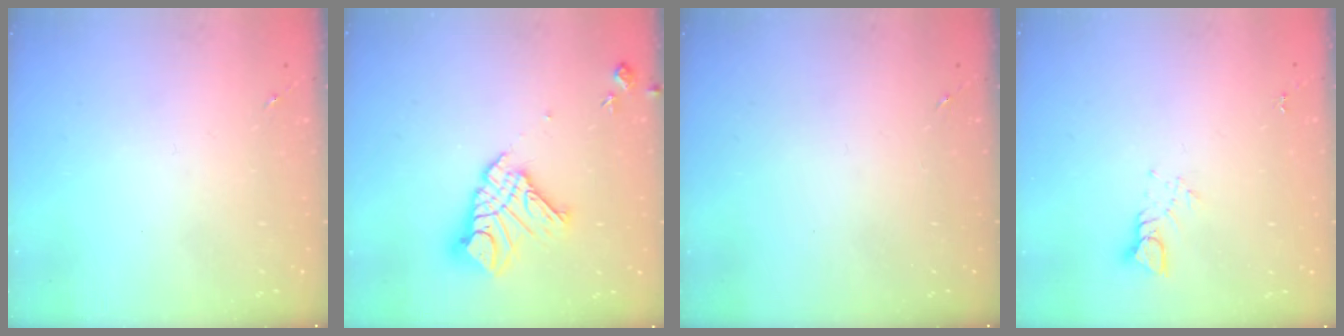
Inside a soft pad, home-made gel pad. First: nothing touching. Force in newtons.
{"total": 15.2, "press": 15.1, "slide": 1.6}
{"total": 0.0}
{"total": 3.8, "press": 3.8, "slide": 0.3}